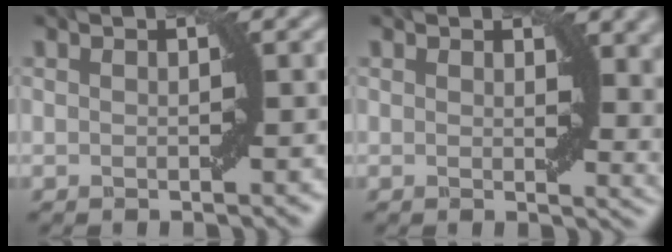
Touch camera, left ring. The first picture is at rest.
{"total": 4.2, "force": [1.7, 2.0, 3.2], "torque": [-0.032, -0.008, 0.031]}